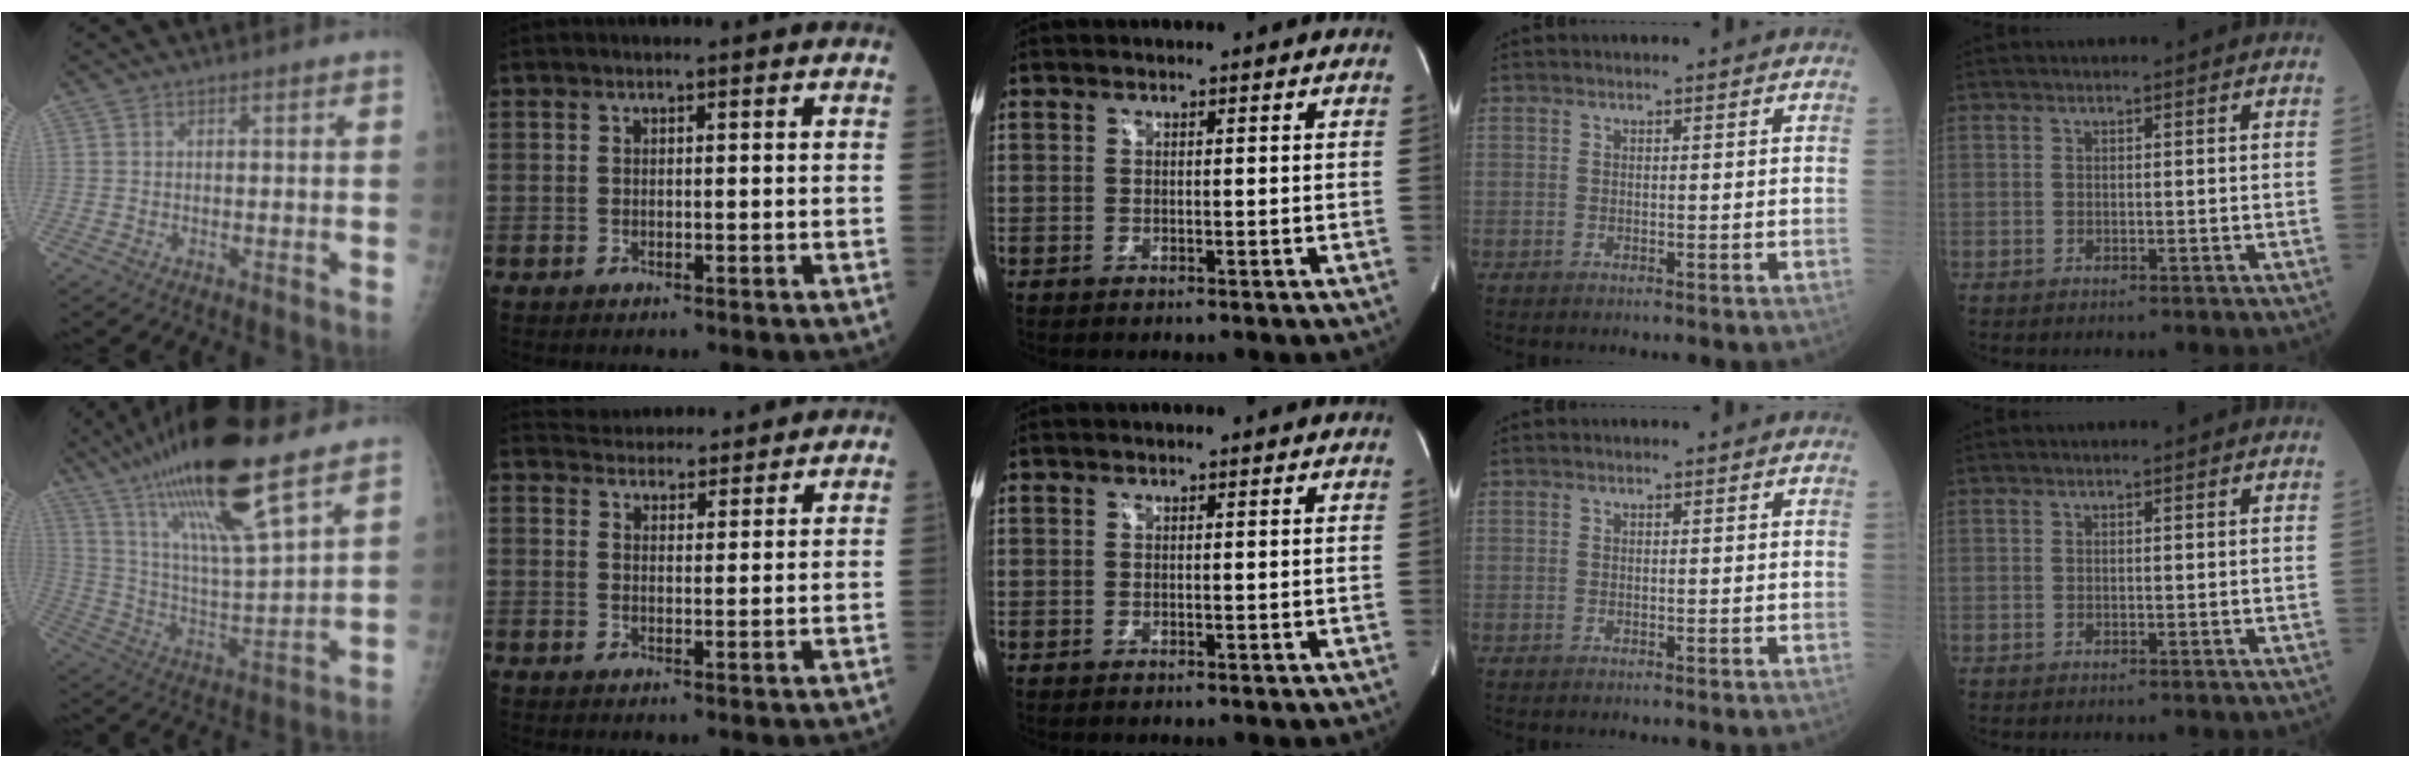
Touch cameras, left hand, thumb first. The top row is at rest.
{"thumb": {"total": 21.6, "force": [14.4, 3.1, 15.9], "torque": [-0.280, -0.054, 0.261]}, "index": {"total": 11.7, "force": [11.2, 2.5, 2.1], "torque": [-0.020, 0.023, 0.147]}}